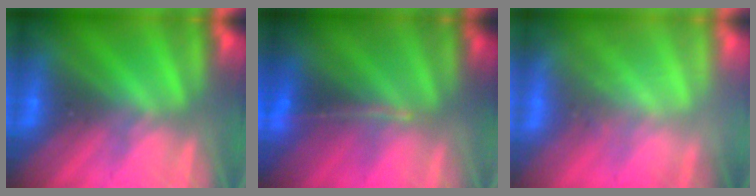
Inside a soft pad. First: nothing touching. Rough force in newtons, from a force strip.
{"total": 1.3}
{"total": 3.0}